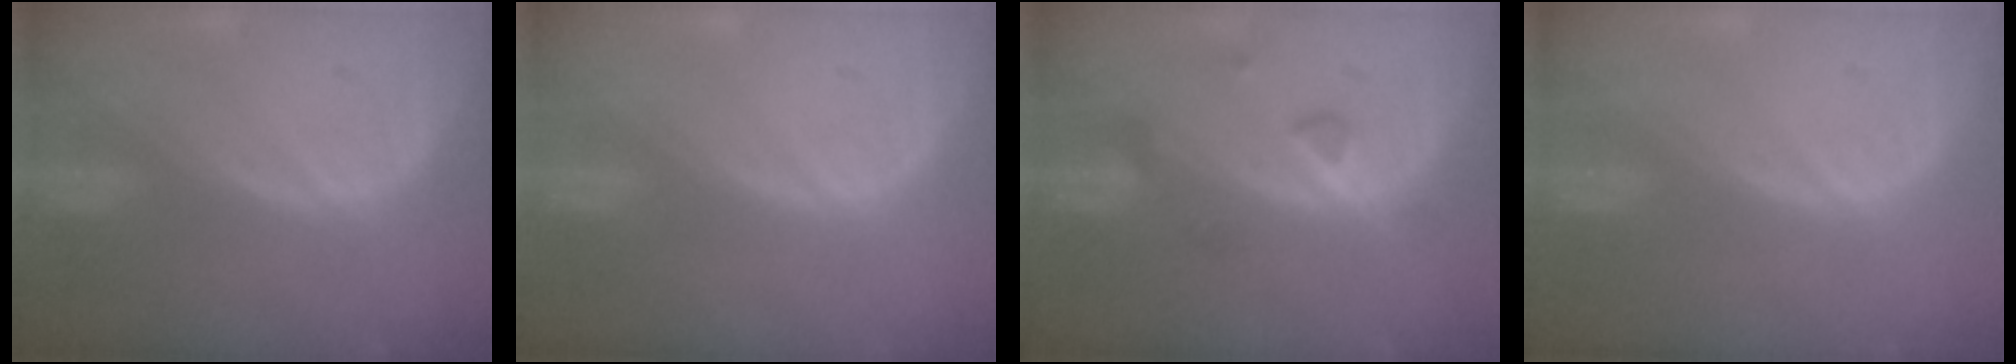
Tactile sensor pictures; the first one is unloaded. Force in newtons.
{"total": 0.0}
{"total": 3.5, "press": 3.4, "slide": 0.8}
{"total": 0.0}